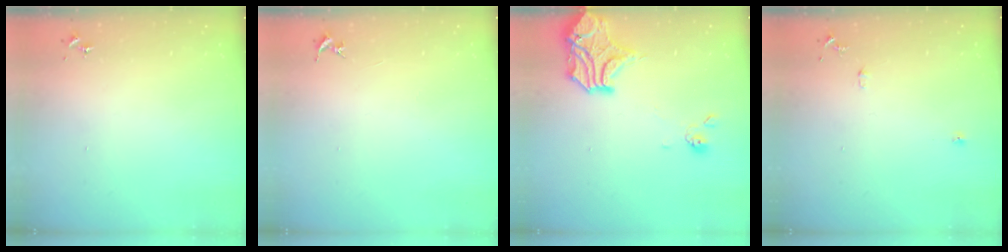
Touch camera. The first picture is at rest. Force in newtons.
{"total": 0.0}
{"total": 16.4, "press": 16.1, "slide": 3.1}
{"total": 6.1, "press": 6.1, "slide": 0.7}